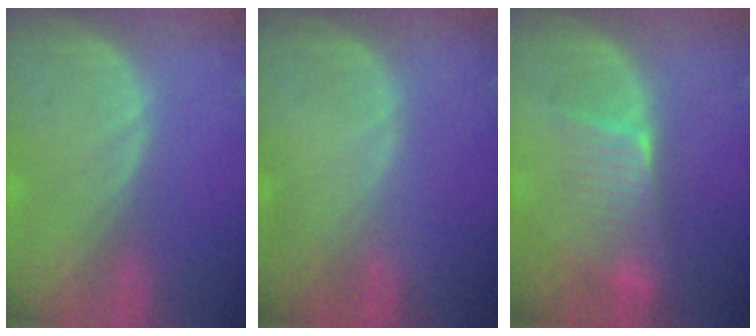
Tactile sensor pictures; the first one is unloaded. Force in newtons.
{"total": 0.0}
{"total": 6.4, "press": 5.7, "slide": 2.8}